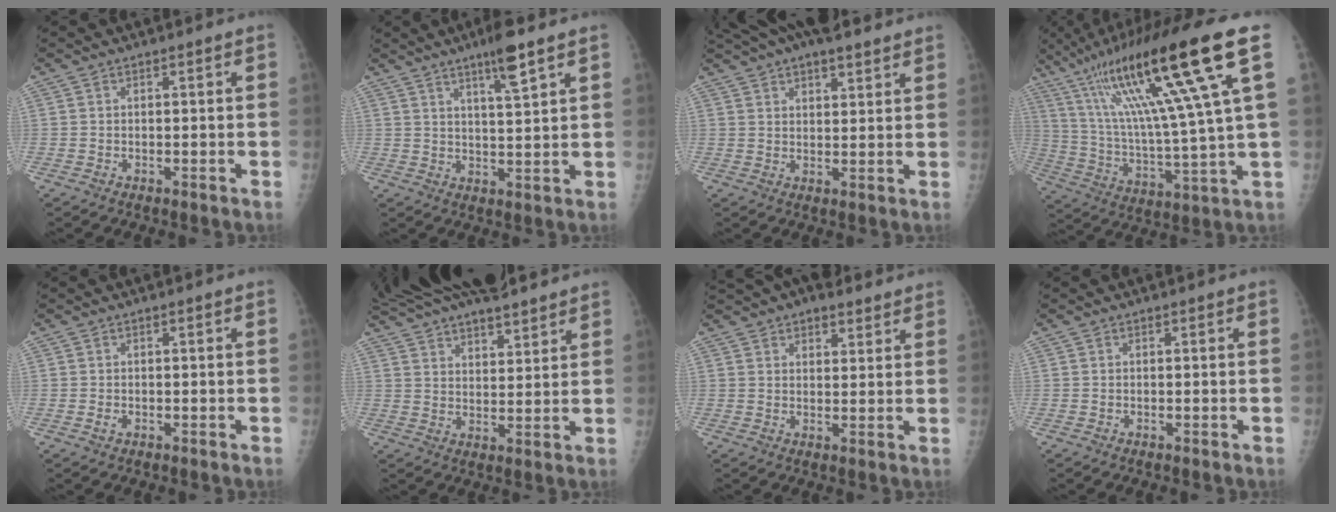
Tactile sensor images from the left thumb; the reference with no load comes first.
{"total": 7.1, "force": [4.4, 0.6, 5.5], "torque": [-0.094, -0.025, 0.076]}
{"total": 14.3, "force": [10.6, 5.3, 8.0], "torque": [-0.116, 0.010, 0.165]}
{"total": 26.1, "force": [11.7, 2.6, 23.1], "torque": [-0.412, -0.014, 0.195]}
{"total": 0.8, "force": [-0.2, 0.5, 0.7], "torque": [-0.011, 0.003, -0.002]}
{"total": 19.9, "force": [16.5, 6.1, 9.4], "torque": [-0.152, -0.010, 0.259]}
{"total": 8.4, "force": [6.1, 4.0, 4.1], "torque": [-0.036, -0.005, 0.097]}
{"total": 0.0}